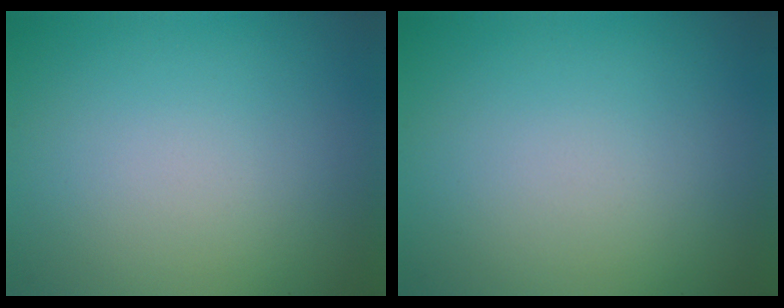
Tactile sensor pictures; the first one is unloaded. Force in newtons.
{"total": 0.0}